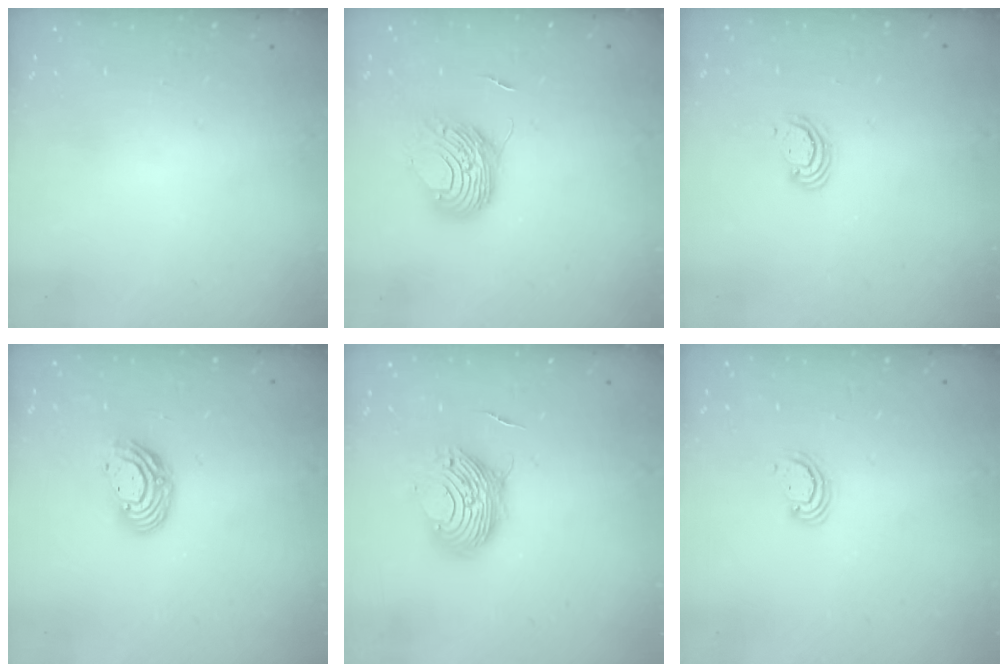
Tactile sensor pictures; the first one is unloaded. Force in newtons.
{"total": 8.8, "press": 8.8, "slide": 0.8}
{"total": 2.5, "press": 2.5, "slide": 0.2}
{"total": 9.9, "press": 9.9, "slide": 0.8}
{"total": 10.7, "press": 10.7, "slide": 0.8}
{"total": 2.8, "press": 2.8, "slide": 0.3}